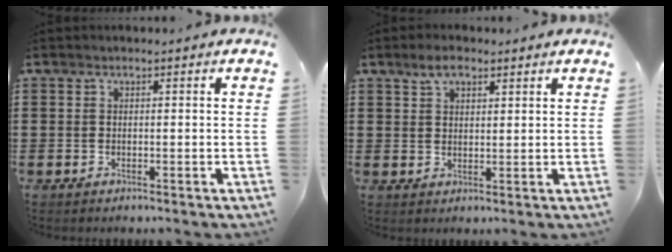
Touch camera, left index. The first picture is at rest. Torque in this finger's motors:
{"motor_torque": [0.27, 0.21, 0.14, 0.02]}